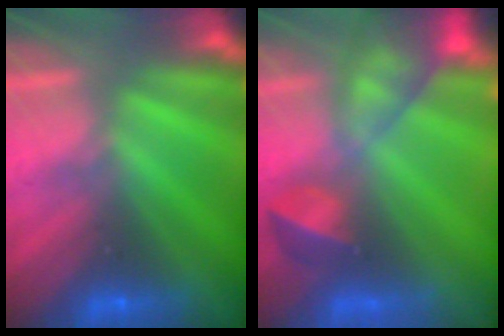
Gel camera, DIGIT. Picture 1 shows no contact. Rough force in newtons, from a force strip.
{"total": 7.7}